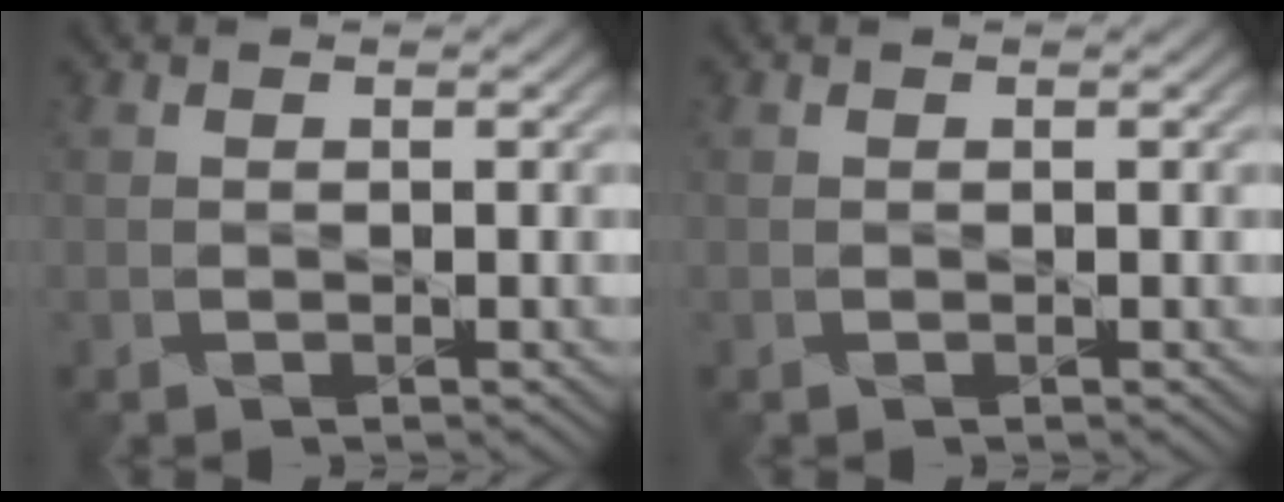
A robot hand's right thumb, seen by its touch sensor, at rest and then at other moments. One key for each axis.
{"total": 0.0}